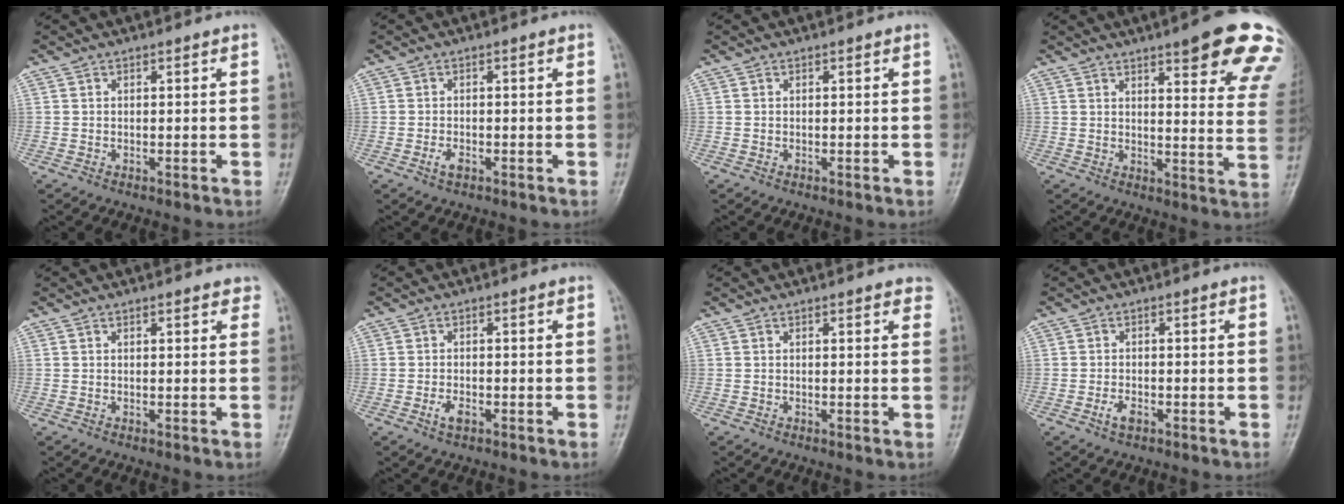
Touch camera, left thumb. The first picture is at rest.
{"total": 1.7, "force": [-0.8, 0.8, 1.3], "torque": [-0.027, 0.006, -0.013]}
{"total": 0.0}
{"total": 18.9, "force": [12.1, 3.8, 14.0], "torque": [-0.147, -0.046, 0.136]}
{"total": 2.1, "force": [1.5, 0.8, 1.3], "torque": [-0.002, 0.000, 0.014]}
{"total": 2.1, "force": [-1.0, 1.0, 1.6], "torque": [-0.033, 0.006, -0.017]}
{"total": 2.9, "force": [2.1, 1.0, 1.7], "torque": [-0.006, 0.000, 0.018]}
{"total": 2.1, "force": [-1.0, 1.0, 1.6], "torque": [-0.033, 0.007, -0.018]}